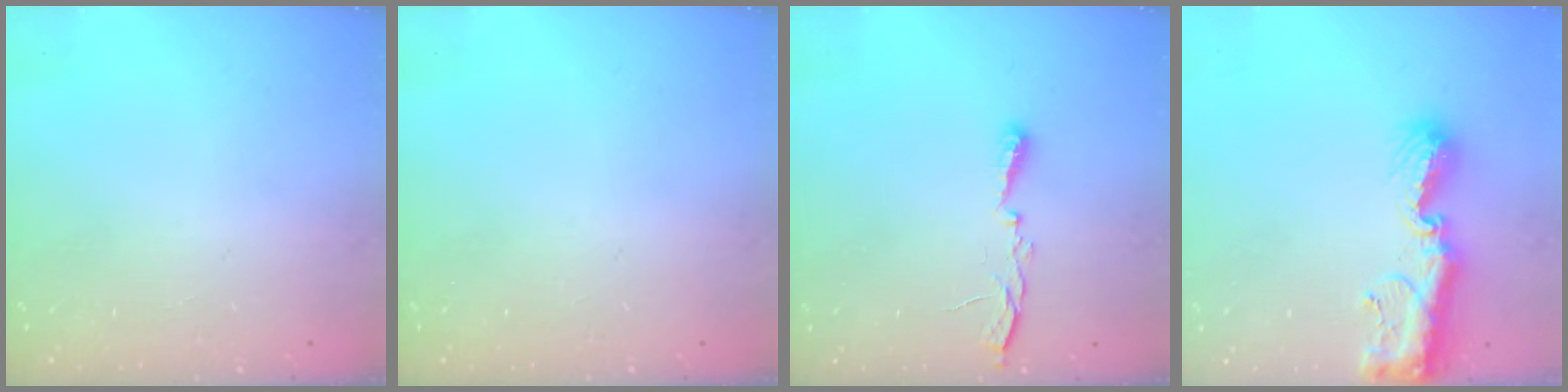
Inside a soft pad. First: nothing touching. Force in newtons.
{"total": 0.0}
{"total": 5.2, "press": 5.1, "slide": 0.8}
{"total": 9.7, "press": 9.6, "slide": 0.9}